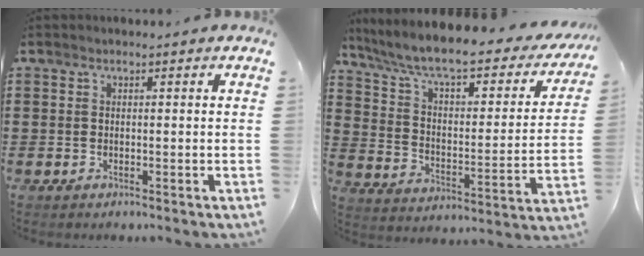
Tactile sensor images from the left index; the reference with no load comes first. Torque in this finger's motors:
{"motor_torque": [1.26, -0.88, 1.05, 0.21]}